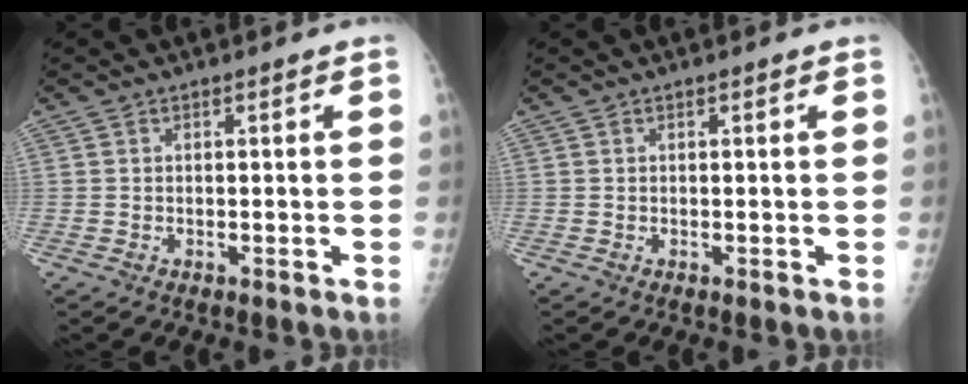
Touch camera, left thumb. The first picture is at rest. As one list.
[{"total": 0.0}]